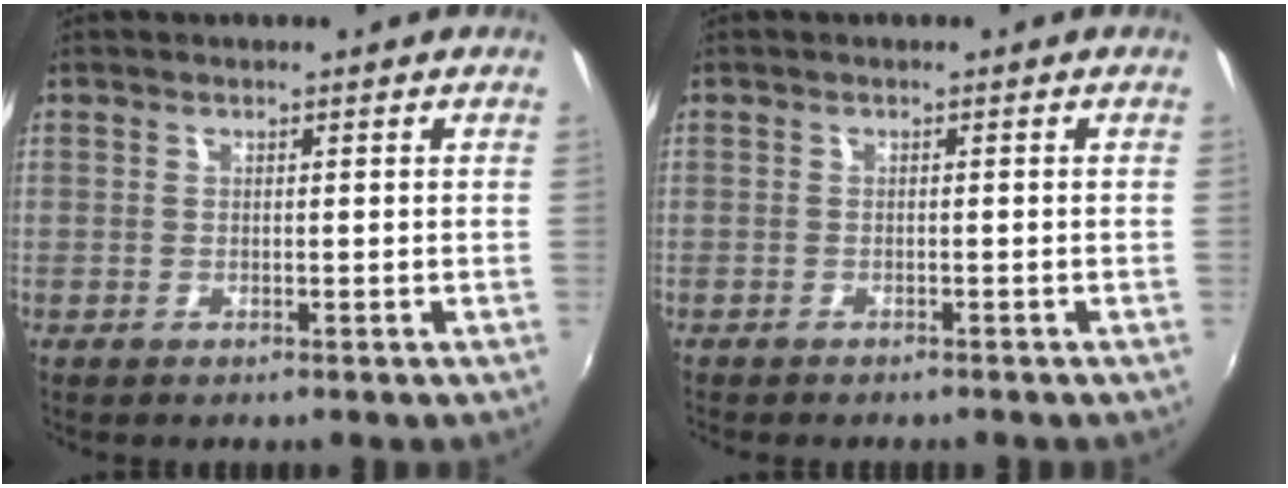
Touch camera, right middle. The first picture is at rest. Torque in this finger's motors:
{"motor_torque": [0.99, -1.14, 0.09, 0.05]}